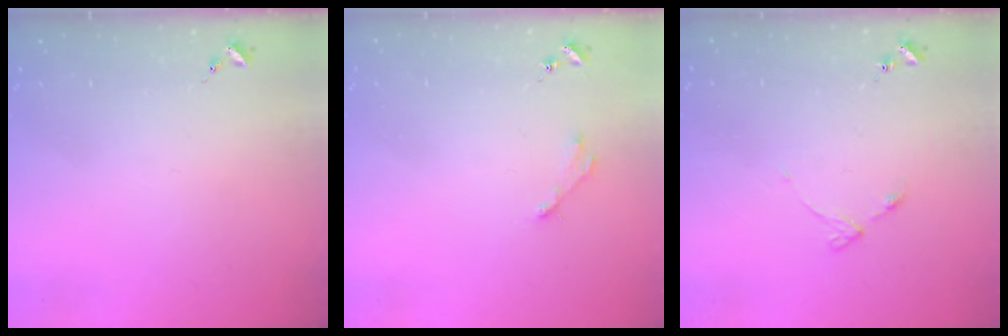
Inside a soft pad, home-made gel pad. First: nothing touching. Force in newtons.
{"total": 2.8, "press": 2.8, "slide": 0.4}
{"total": 4.9, "press": 4.9, "slide": 0.6}